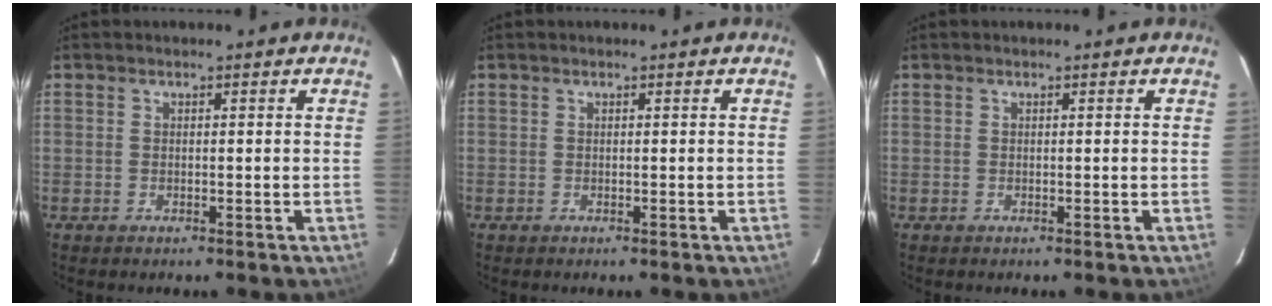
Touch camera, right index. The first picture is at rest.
{"total": 0.0}
{"total": 0.0}